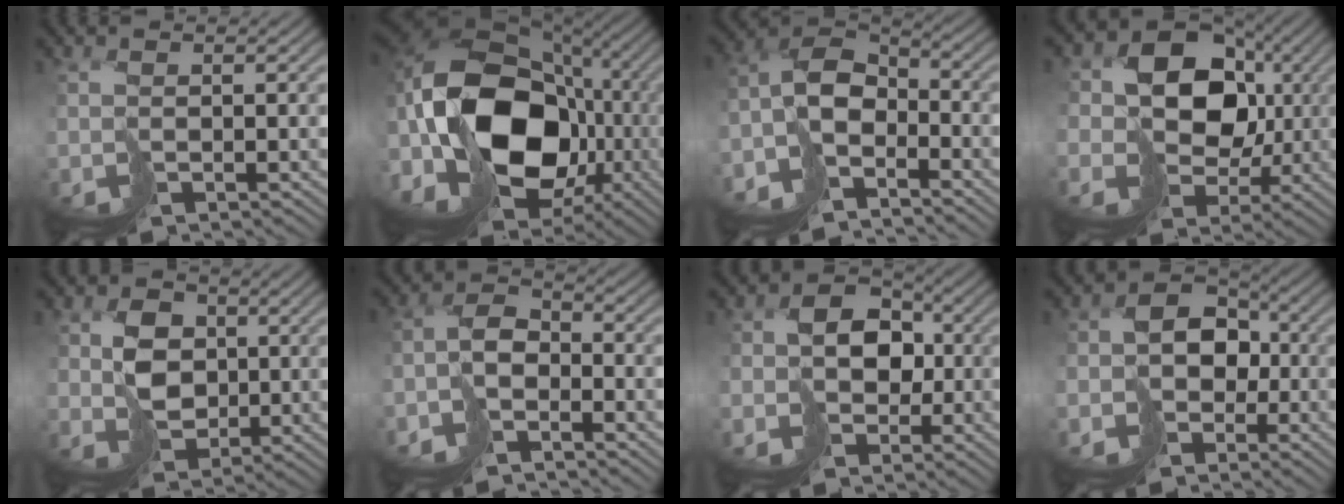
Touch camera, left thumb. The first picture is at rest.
{"total": 20.0, "force": [-1.1, 14.0, 14.3], "torque": [-0.338, -0.007, -0.013]}
{"total": 8.0, "force": [-5.6, 4.1, 3.9], "torque": [-0.065, 0.001, -0.118]}
{"total": 11.7, "force": [1.8, 9.8, 6.0], "torque": [-0.105, -0.006, 0.024]}
{"total": 4.5, "force": [0.7, 3.9, 2.2], "torque": [-0.040, 0.008, 0.012]}
{"total": 4.8, "force": [-4.0, 2.1, 1.7], "torque": [-0.023, 0.006, -0.088]}
{"total": 5.6, "force": [-1.2, 4.9, 2.3], "torque": [-0.012, 0.000, -0.037]}
{"total": 5.8, "force": [-2.5, 4.7, 2.2], "torque": [-0.020, 0.000, -0.056]}